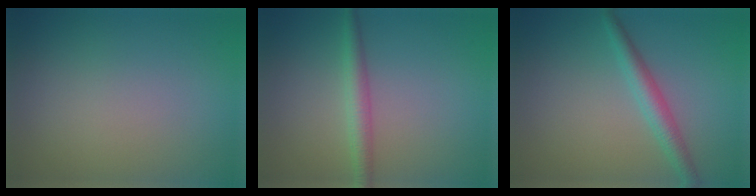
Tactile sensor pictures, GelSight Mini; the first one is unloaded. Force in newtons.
{"total": 2.4, "press": 2.4, "slide": 0.1}
{"total": 2.7, "press": 2.7, "slide": 0.1}